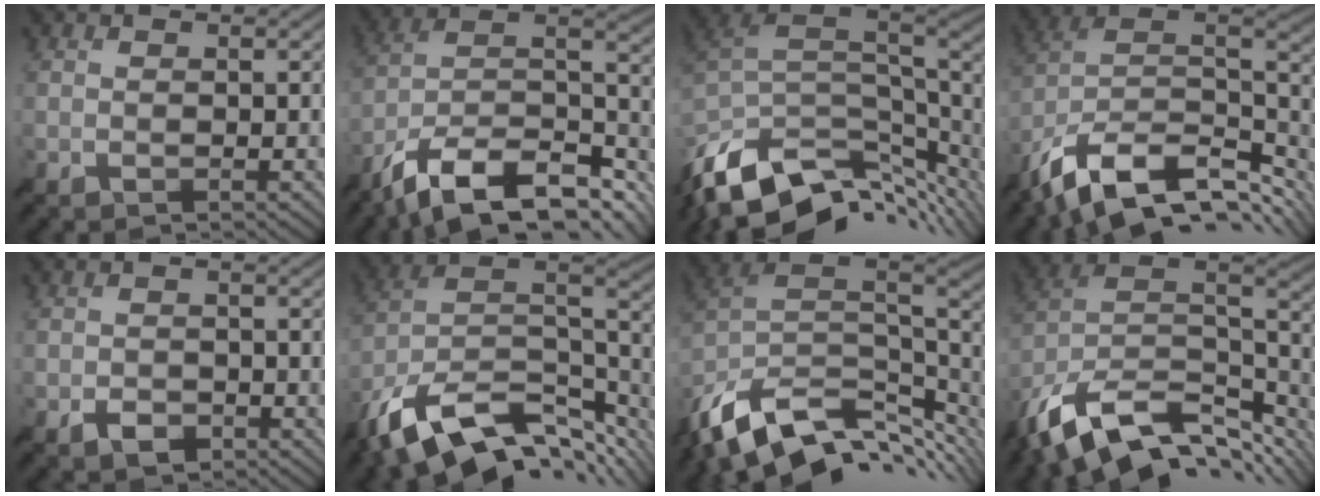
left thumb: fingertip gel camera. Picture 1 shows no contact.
{"total": 16.7, "force": [-11.6, 6.3, 10.4], "torque": [-0.227, -0.027, -0.188]}
{"total": 13.7, "force": [-6.1, 7.0, 10.0], "torque": [-0.226, -0.026, -0.096]}
{"total": 15.8, "force": [-9.3, 7.7, 10.2], "torque": [-0.237, -0.018, -0.154]}
{"total": 2.2, "force": [-1.5, 1.4, 1.0], "torque": [-0.011, -0.003, -0.027]}
{"total": 16.2, "force": [-9.3, 7.3, 11.1], "torque": [-0.244, -0.021, -0.155]}
{"total": 14.7, "force": [-7.6, 7.7, 10.0], "torque": [-0.223, -0.020, -0.128]}
{"total": 15.9, "force": [-9.1, 7.6, 10.6], "torque": [-0.243, -0.022, -0.148]}